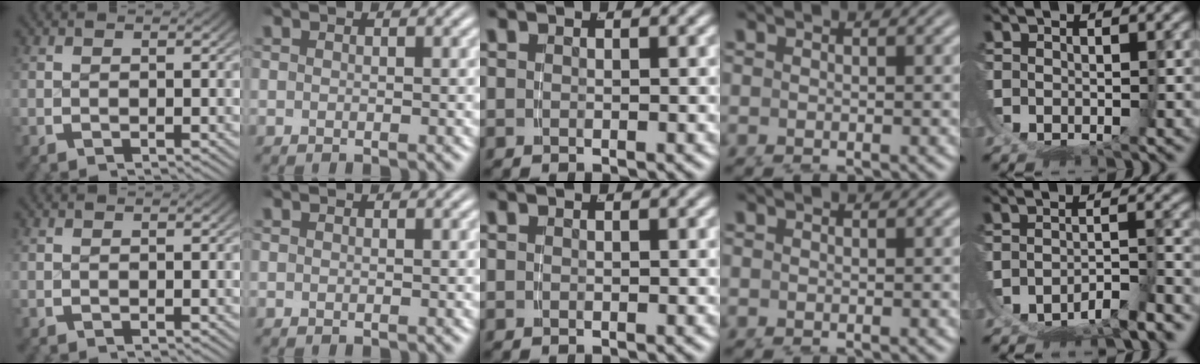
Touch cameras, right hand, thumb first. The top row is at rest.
{"little": {"total": 5.6, "force": [-4.4, 2.6, 2.1], "torque": [-0.045, -0.023, -0.063]}}